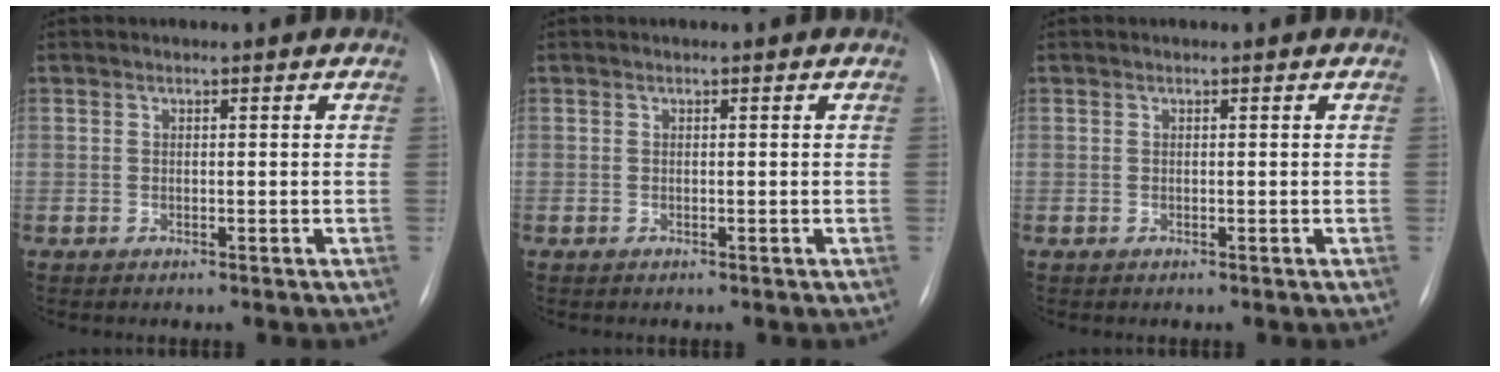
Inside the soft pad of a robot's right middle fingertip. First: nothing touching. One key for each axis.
{"total": 0.0}
{"total": 0.0}